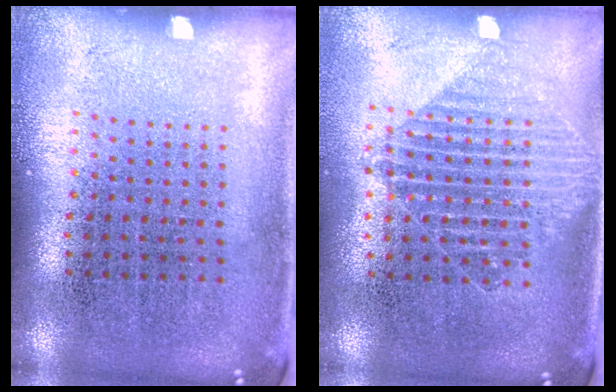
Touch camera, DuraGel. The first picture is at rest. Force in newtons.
{"total": 1.5, "press": 1.3, "slide": 0.8}